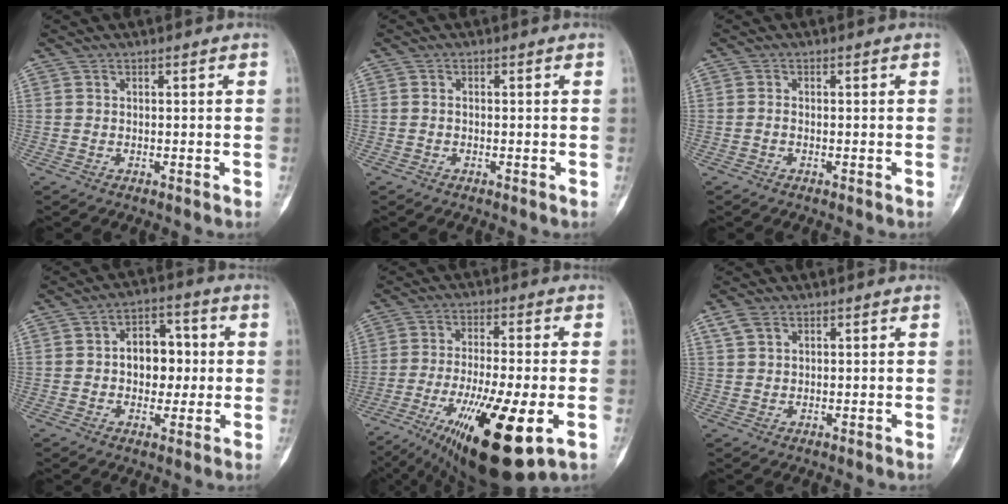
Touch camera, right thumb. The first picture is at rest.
{"total": 0.5, "force": [-0.2, 0.3, 0.4], "torque": [-0.006, 0.001, -0.007]}
{"total": 0.7, "force": [-0.3, 0.4, 0.4], "torque": [-0.007, 0.001, -0.009]}
{"total": 9.3, "force": [0.5, 6.6, 6.5], "torque": [-0.049, 0.017, 0.004]}
{"total": 20.4, "force": [-7.8, 5.3, 18.1], "torque": [-0.306, -0.014, -0.116]}
{"total": 3.0, "force": [1.8, 1.8, 1.6], "torque": [-0.035, 0.004, 0.042]}